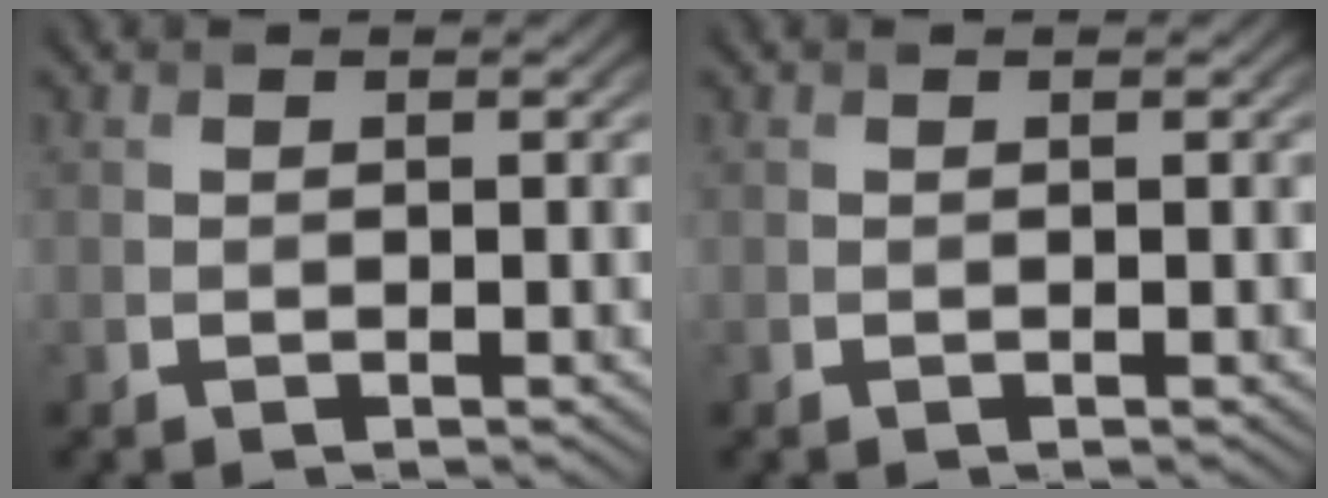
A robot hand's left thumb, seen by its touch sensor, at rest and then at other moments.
{"total": 0.0}